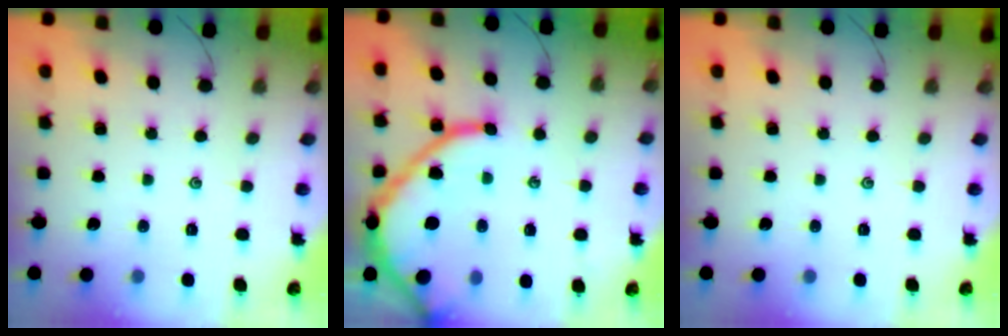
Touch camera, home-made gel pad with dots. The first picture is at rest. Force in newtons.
{"total": 18.7, "press": 18.6, "slide": 1.8}
{"total": 0.0}